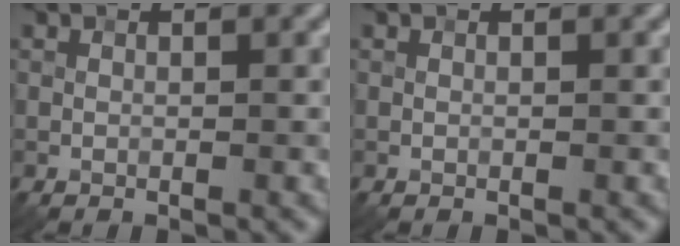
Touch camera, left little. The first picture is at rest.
{"total": 0.0}